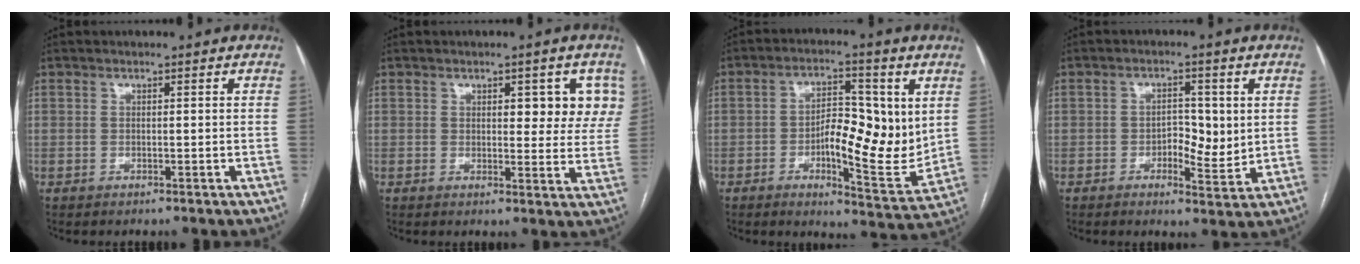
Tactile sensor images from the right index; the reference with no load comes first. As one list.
[{"total": 6.7, "force": [2.6, 3.1, 5.3], "torque": [-0.048, 0.008, 0.027]}, {"total": 11.9, "force": [0.3, 4.3, 11.1], "torque": [-0.172, 0.004, 0.008]}, {"total": 5.1, "force": [0.1, 2.6, 4.4], "torque": [-0.060, 0.000, 0.003]}]